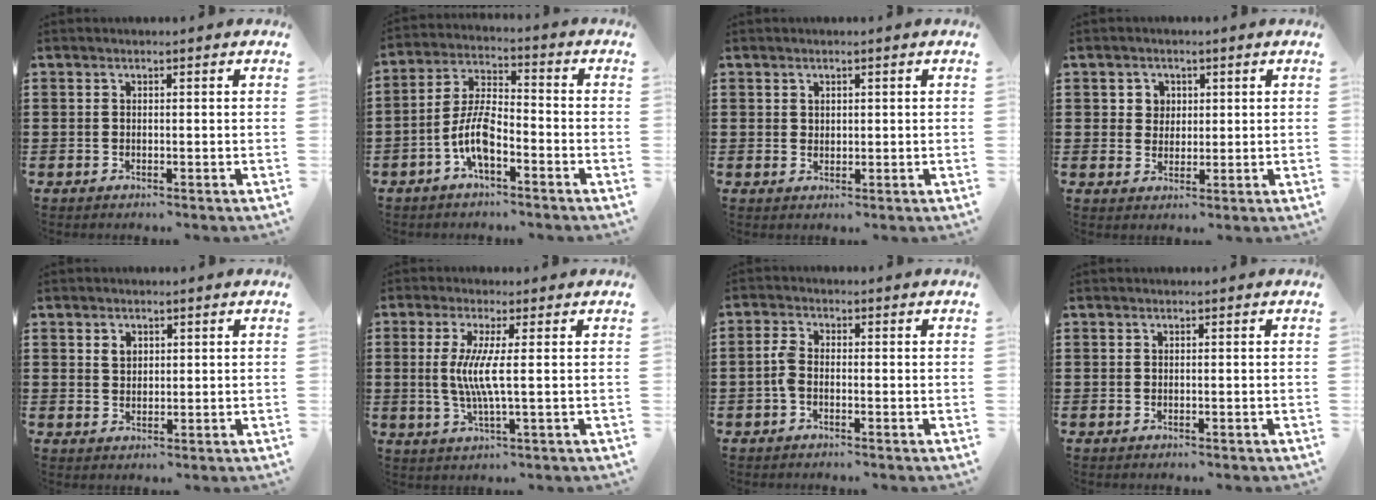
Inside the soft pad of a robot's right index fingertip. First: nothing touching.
{"total": 7.4, "force": [-3.5, 2.7, 6.0], "torque": [-0.141, -0.003, -0.071]}
{"total": 1.2, "force": [0.9, 0.8, 0.3], "torque": [-0.006, 0.003, 0.017]}
{"total": 2.6, "force": [0.8, 2.4, 0.5], "torque": [-0.021, 0.010, 0.013]}
{"total": 1.8, "force": [1.0, 1.3, 0.8], "torque": [-0.021, 0.006, 0.018]}
{"total": 6.2, "force": [0.3, -0.1, 6.2], "torque": [-0.131, -0.015, -0.002]}
{"total": 2.7, "force": [-0.8, 1.2, 2.2], "torque": [-0.057, -0.002, -0.020]}
{"total": 0.0}